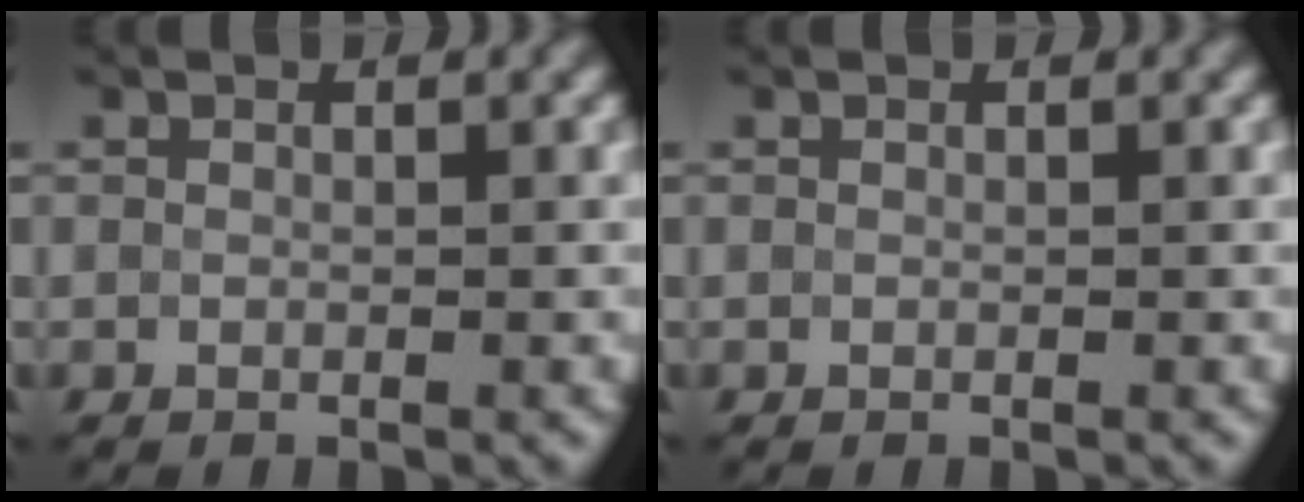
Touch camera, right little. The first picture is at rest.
{"total": 0.0}